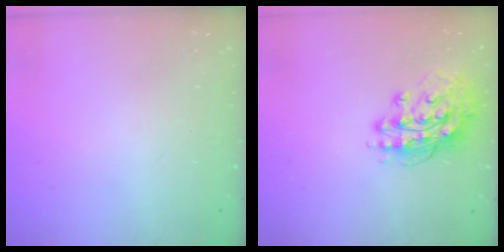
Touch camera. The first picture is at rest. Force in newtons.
{"total": 13.5, "press": 13.4, "slide": 1.3}